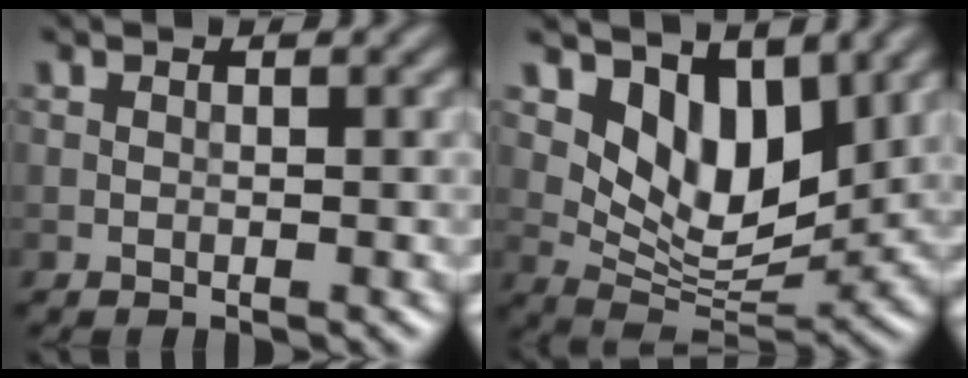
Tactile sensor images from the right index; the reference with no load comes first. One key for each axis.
{"total": 6.6, "fx": 3.4, "fy": 3.8, "fz": 4.3, "tx": -0.073, "ty": -0.021, "tz": 0.061}